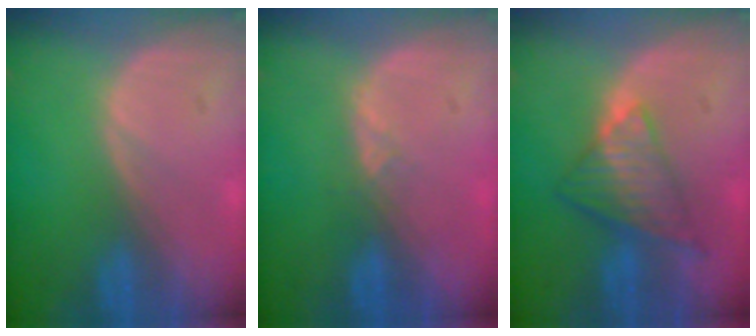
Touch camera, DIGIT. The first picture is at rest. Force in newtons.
{"total": 1.4, "press": 1.2, "slide": 0.8}
{"total": 7.4, "press": 6.4, "slide": 3.6}